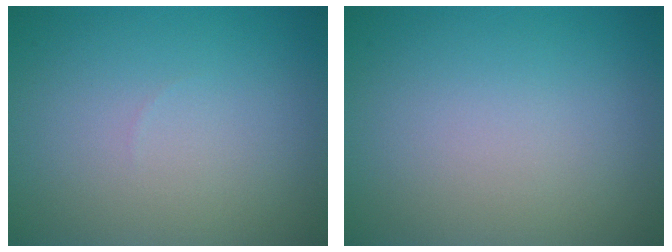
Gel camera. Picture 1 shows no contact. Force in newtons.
{"total": 0.0}